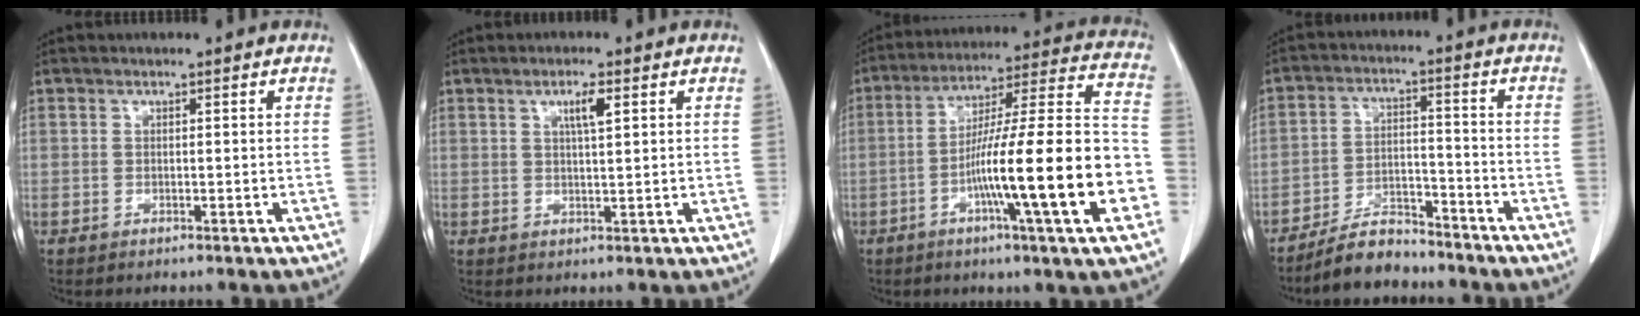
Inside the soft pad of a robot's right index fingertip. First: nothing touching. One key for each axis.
{"total": 3.1, "fx": 1.4, "fy": 0.2, "fz": 2.8, "tx": -0.049, "ty": -0.001, "tz": 0.022}
{"total": 21.6, "fx": -6.6, "fy": 0.6, "fz": 20.5, "tx": -0.284, "ty": 0.006, "tz": -0.105}
{"total": 7.0, "fx": -6.3, "fy": 2.3, "fz": 1.9, "tx": -0.035, "ty": 0.001, "tz": -0.113}